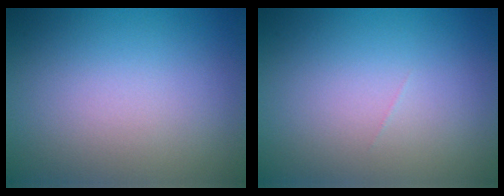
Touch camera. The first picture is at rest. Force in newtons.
{"total": 0.0}